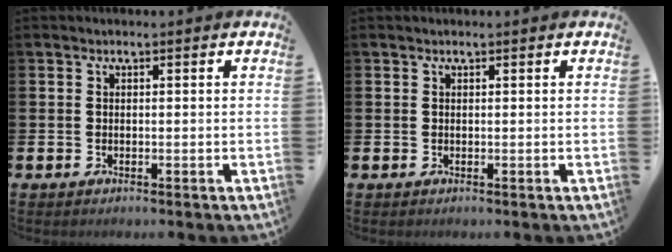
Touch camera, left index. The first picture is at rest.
{"total": 0.0}